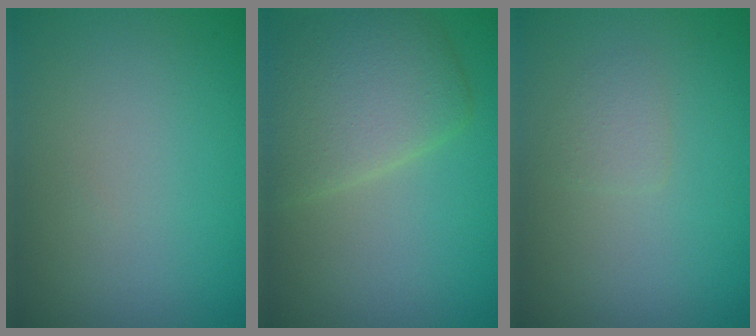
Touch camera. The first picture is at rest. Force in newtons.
{"total": 5.0, "press": 5.0, "slide": 0.3}
{"total": 1.1, "press": 1.1, "slide": 0.0}